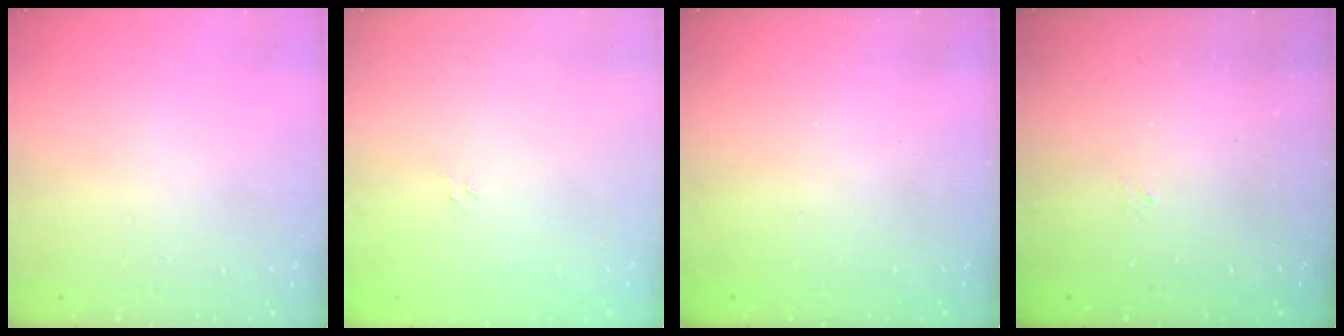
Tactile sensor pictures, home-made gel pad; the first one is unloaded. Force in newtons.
{"total": 2.9, "press": 2.6, "slide": 1.1}
{"total": 1.8, "press": 1.6, "slide": 0.7}
{"total": 1.1, "press": 0.4, "slide": 1.1}